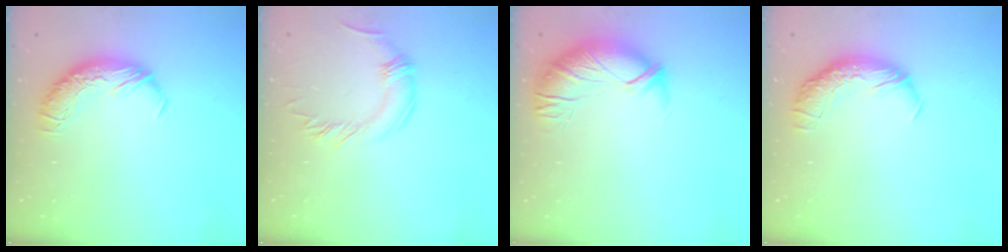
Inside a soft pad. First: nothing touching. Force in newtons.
{"total": 0.0}
{"total": 3.0, "press": 1.5, "slide": 2.6}
{"total": 2.5, "press": 1.2, "slide": 2.2}